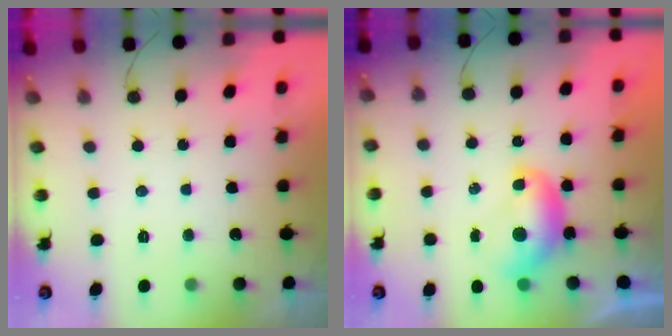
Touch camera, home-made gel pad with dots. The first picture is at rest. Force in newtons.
{"total": 7.6, "press": 7.6, "slide": 0.3}